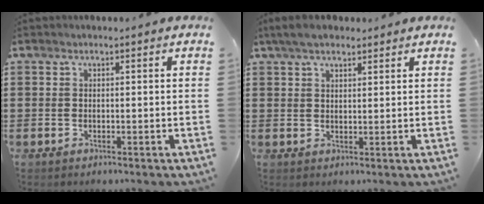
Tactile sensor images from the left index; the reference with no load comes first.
{"total": 3.5, "force": [2.6, 1.3, 1.9], "torque": [-0.044, 0.003, 0.049]}